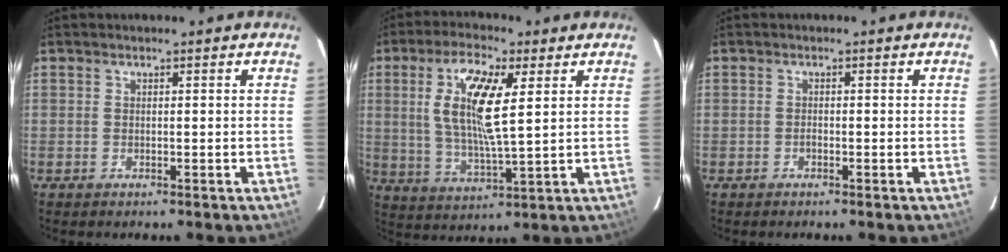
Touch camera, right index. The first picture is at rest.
{"total": 12.5, "force": [3.5, 3.3, 11.5], "torque": [-0.222, 0.002, 0.068]}
{"total": 0.7, "force": [-0.4, 0.4, 0.3], "torque": [-0.005, 0.002, -0.009]}